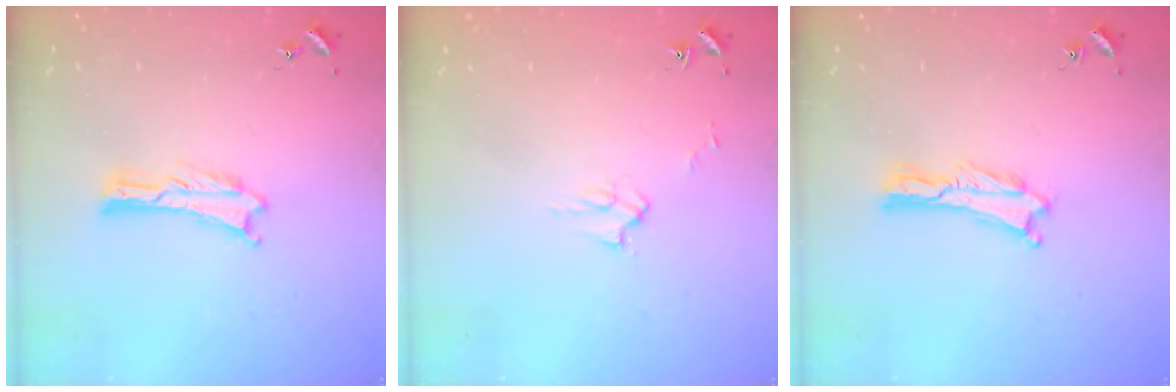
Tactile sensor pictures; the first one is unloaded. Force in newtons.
{"total": 2.6, "press": 2.6, "slide": 0.3}
{"total": 0.6, "press": 0.5, "slide": 0.2}